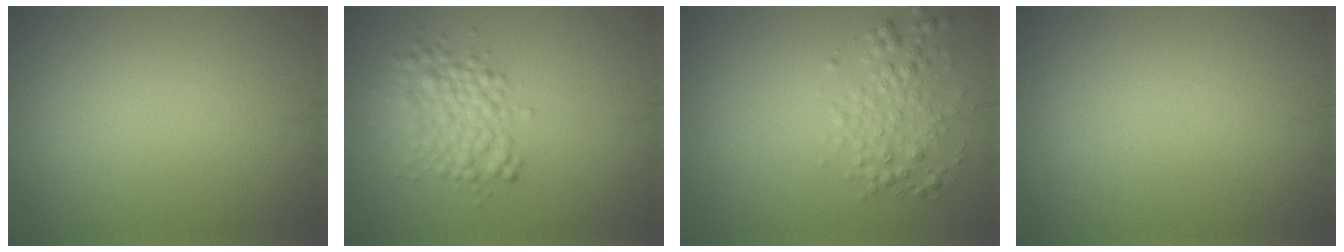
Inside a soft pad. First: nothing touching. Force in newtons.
{"total": 3.8, "press": 3.8, "slide": 0.1}
{"total": 2.5, "press": 2.5, "slide": 0.1}
{"total": 0.0}